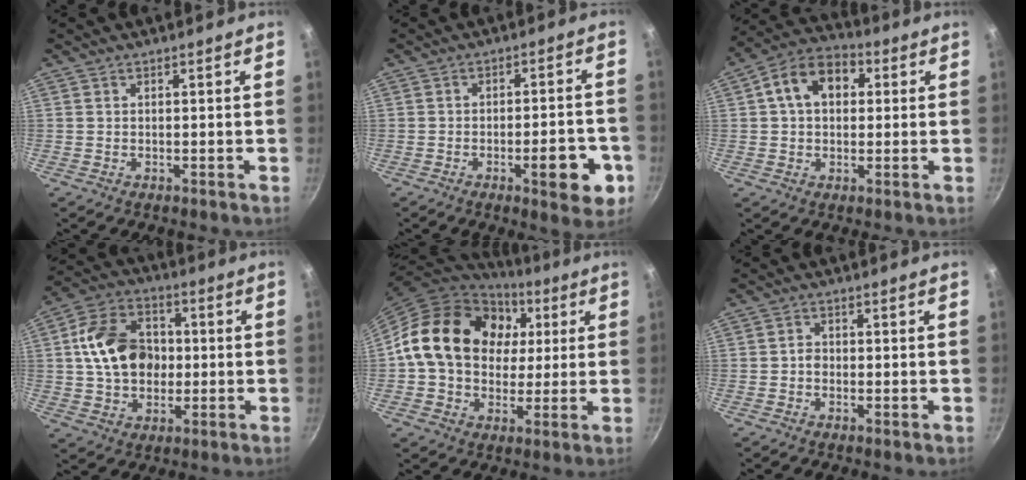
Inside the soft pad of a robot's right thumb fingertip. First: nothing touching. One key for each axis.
{"total": 10.2, "fx": -3.9, "fy": 3.6, "fz": 8.7, "tx": -0.090, "ty": 0.022, "tz": -0.047}
{"total": 11.6, "fx": 2.6, "fy": 8.3, "fz": 7.8, "tx": -0.102, "ty": 0.025, "tz": 0.024}
{"total": 15.2, "fx": 0.9, "fy": 11.5, "fz": 9.8, "tx": -0.141, "ty": 0.021, "tz": 0.007}
{"total": 21.3, "fx": 4.3, "fy": 16.5, "fz": 12.7, "tx": -0.196, "ty": 0.016, "tz": 0.066}
{"total": 1.7, "fx": -0.4, "fy": 1.3, "fz": 1.0, "tx": -0.021, "ty": 0.007, "tz": -0.012}